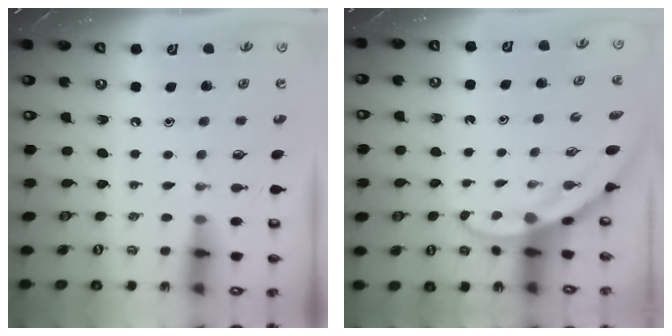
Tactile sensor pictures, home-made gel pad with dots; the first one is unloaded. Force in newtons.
{"total": 4.1, "press": 4.1, "slide": 0.2}